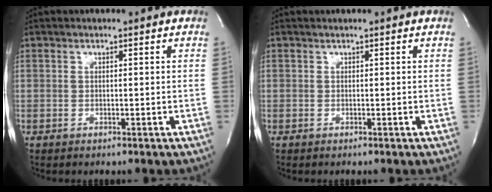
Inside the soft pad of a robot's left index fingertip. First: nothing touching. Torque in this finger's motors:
{"motor_torque": [0.92, 0.44, 0.00, -0.01]}